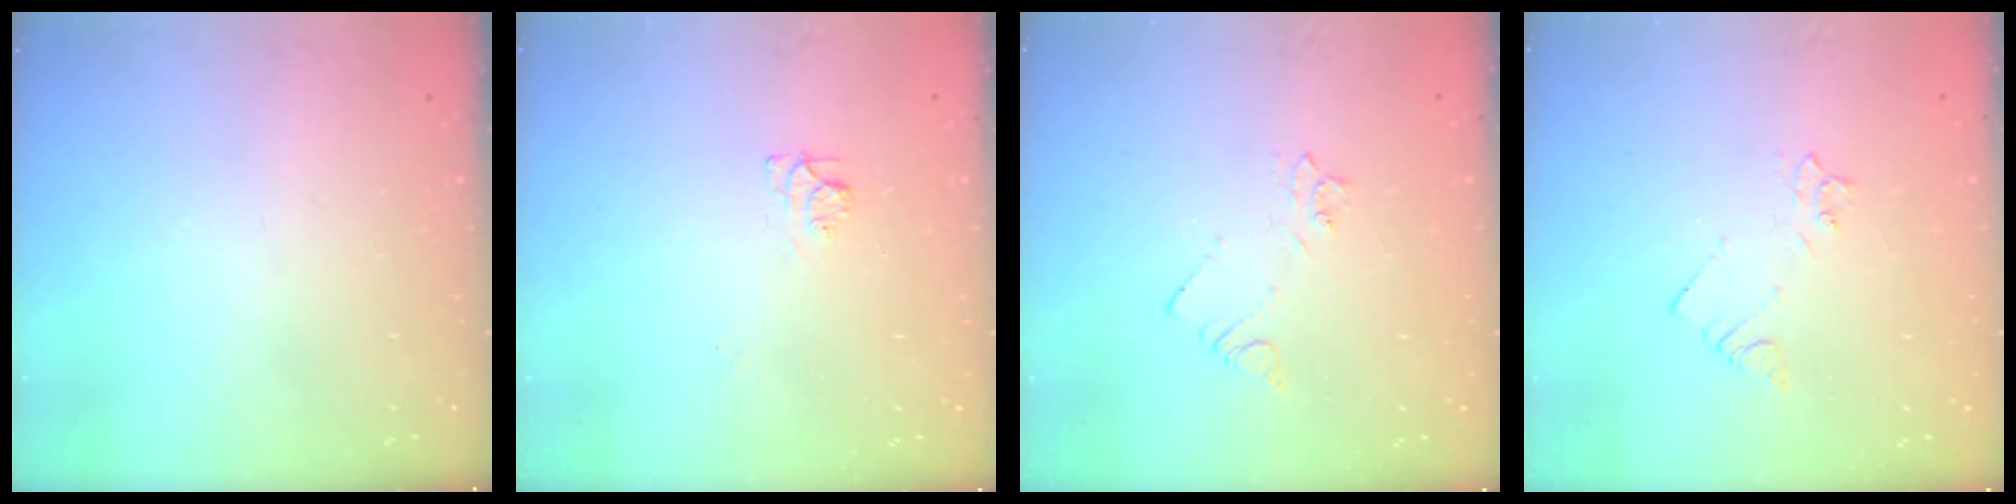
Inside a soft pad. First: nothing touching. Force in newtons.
{"total": 6.2, "press": 6.2, "slide": 0.7}
{"total": 2.5, "press": 2.4, "slide": 0.4}
{"total": 2.5, "press": 2.4, "slide": 0.4}